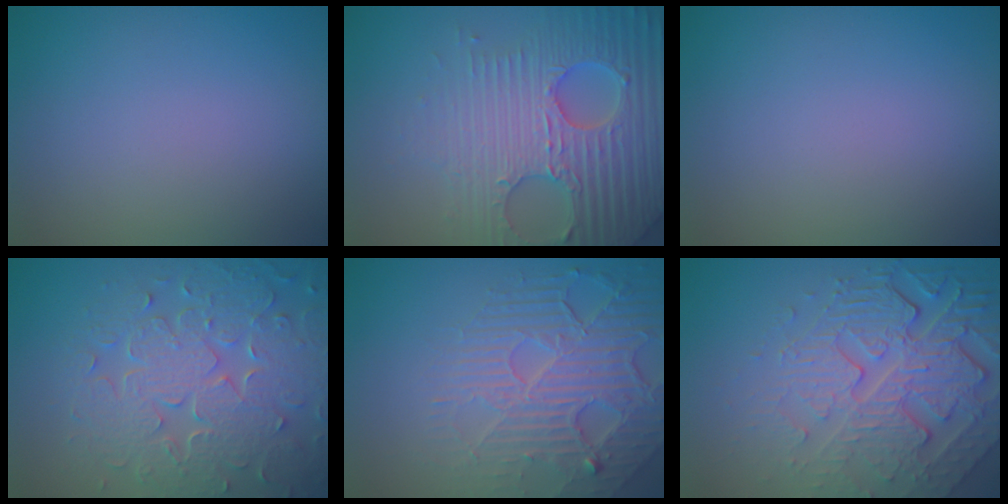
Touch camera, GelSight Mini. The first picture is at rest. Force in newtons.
{"total": 7.3, "press": 7.1, "slide": 1.7}
{"total": 0.0}
{"total": 8.4, "press": 6.1, "slide": 5.8}
{"total": 7.3, "press": 5.3, "slide": 5.1}
{"total": 8.0, "press": 5.6, "slide": 5.7}